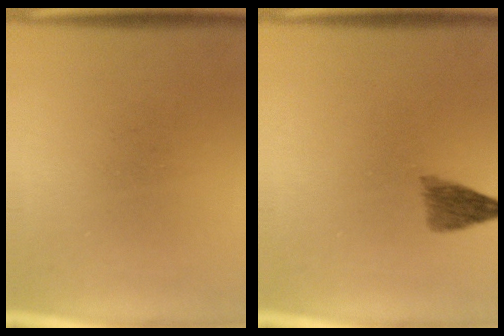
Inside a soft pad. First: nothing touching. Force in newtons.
{"total": 3.2}